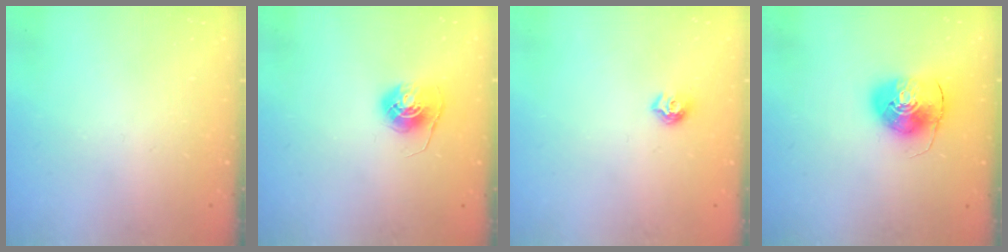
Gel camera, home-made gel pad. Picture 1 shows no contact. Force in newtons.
{"total": 6.9, "press": 6.9, "slide": 0.5}
{"total": 6.9, "press": 6.8, "slide": 0.7}
{"total": 8.9, "press": 8.7, "slide": 1.5}